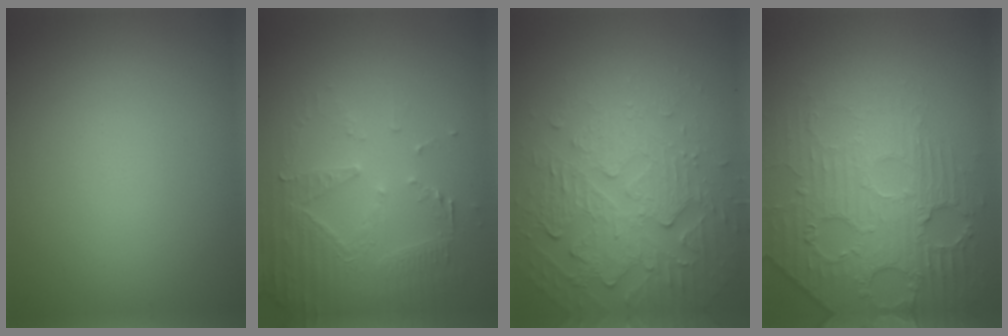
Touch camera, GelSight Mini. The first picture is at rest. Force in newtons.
{"total": 5.4, "press": 3.7, "slide": 3.9}
{"total": 5.4, "press": 3.7, "slide": 4.0}
{"total": 4.5, "press": 4.2, "slide": 1.6}